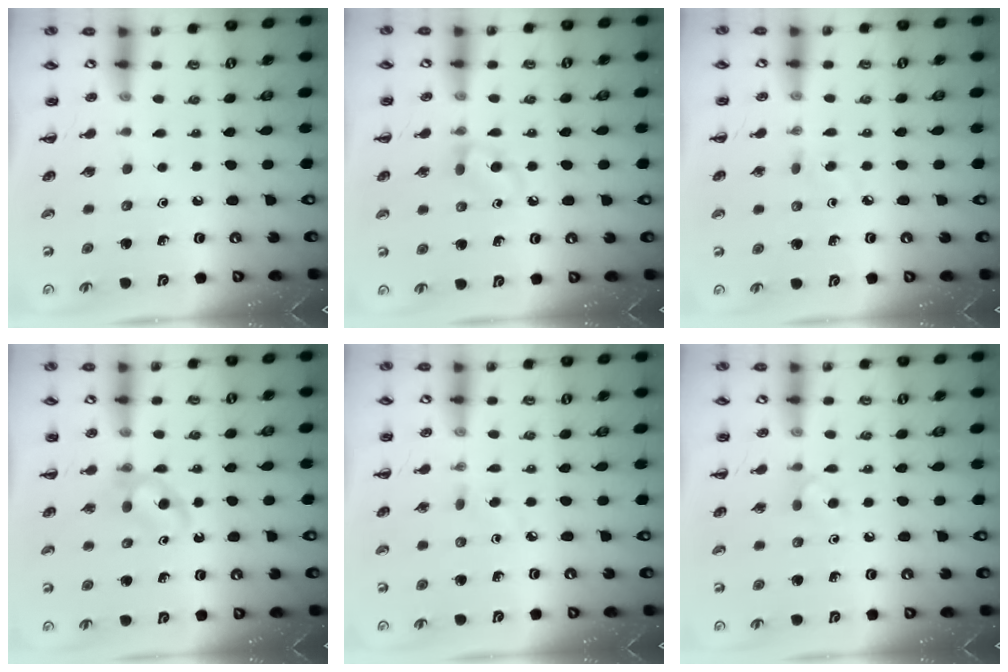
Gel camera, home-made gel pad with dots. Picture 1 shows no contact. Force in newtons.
{"total": 5.3, "press": 5.0, "slide": 1.8}
{"total": 3.2, "press": 2.9, "slide": 1.3}
{"total": 3.8, "press": 3.6, "slide": 1.3}
{"total": 3.0, "press": 2.7, "slide": 1.3}
{"total": 4.6, "press": 4.3, "slide": 1.6}